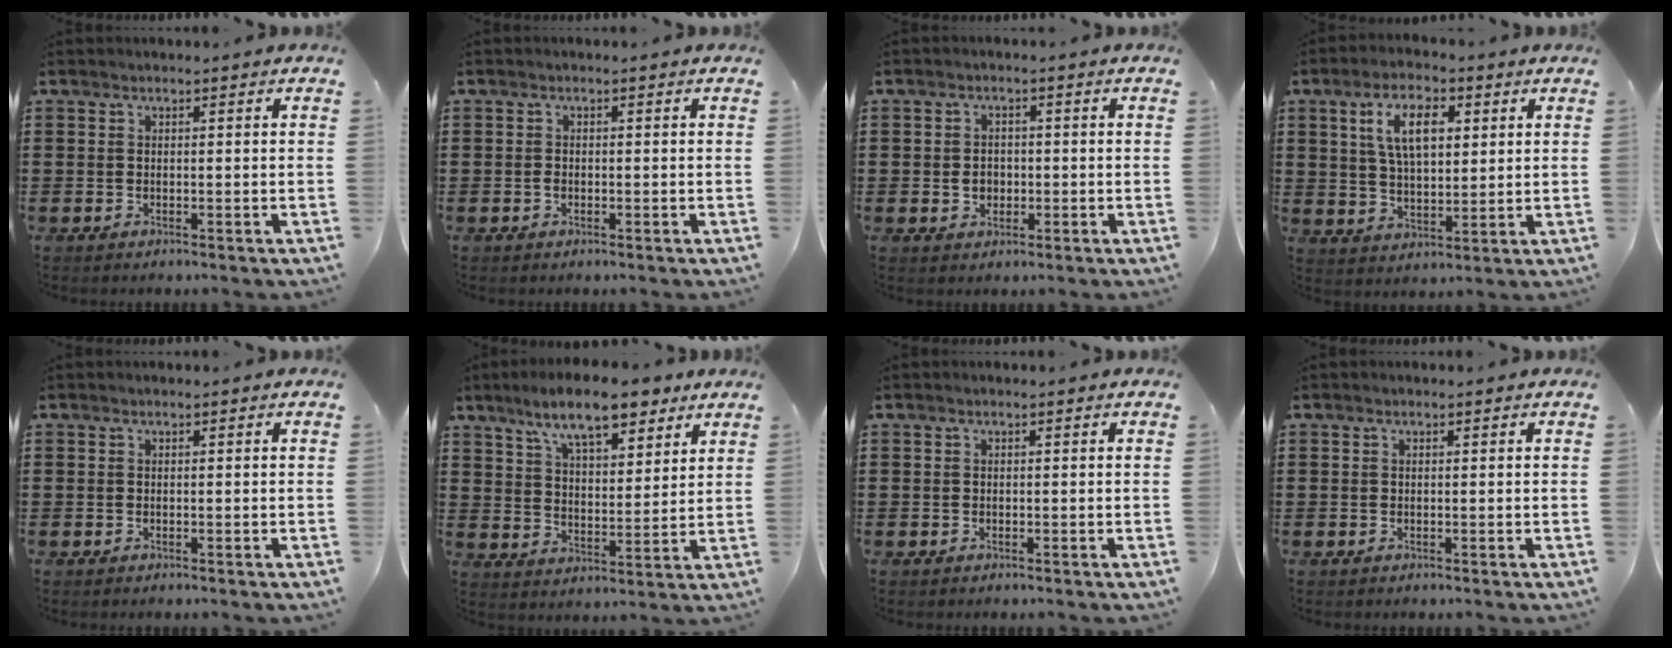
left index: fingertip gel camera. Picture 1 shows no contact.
{"total": 0.9, "force": [-0.4, 0.5, 0.5], "torque": [-0.013, -0.001, -0.008]}
{"total": 2.4, "force": [-0.4, 2.0, 1.3], "torque": [-0.030, 0.004, -0.011]}
{"total": 8.6, "force": [3.6, 4.0, 6.8], "torque": [-0.130, 0.009, 0.058]}
{"total": 0.0}
{"total": 10.7, "force": [8.2, 2.8, 6.3], "torque": [-0.135, -0.010, 0.148]}
{"total": 0.0}
{"total": 0.0}